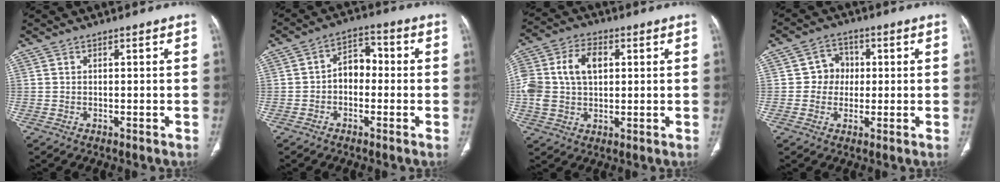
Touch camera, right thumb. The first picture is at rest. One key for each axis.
{"total": 6.2, "fx": -0.8, "fy": 4.5, "fz": 4.2, "tx": -0.044, "ty": 0.030, "tz": -0.028}
{"total": 13.3, "fx": 2.2, "fy": 9.1, "fz": 9.4, "tx": -0.200, "ty": 0.014, "tz": 0.040}
{"total": 5.5, "fx": 0.2, "fy": 5.1, "fz": 1.8, "tx": 0.009, "ty": 0.012, "tz": -0.003}